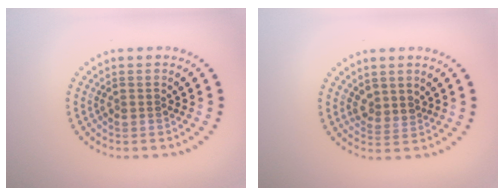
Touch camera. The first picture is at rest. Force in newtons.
{"total": 1.7, "press": 1.3, "slide": 1.0}